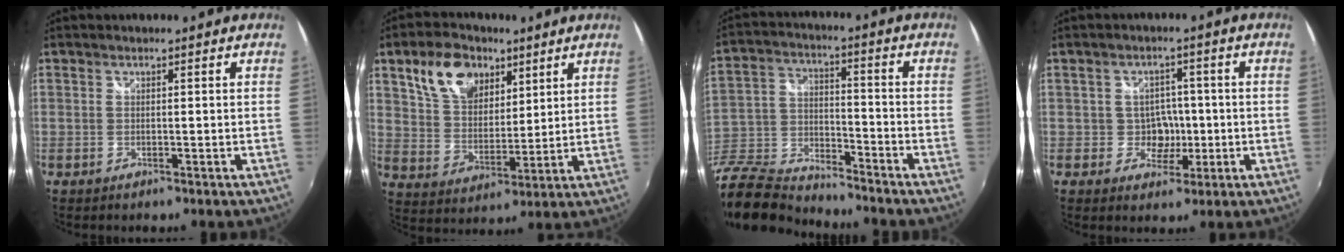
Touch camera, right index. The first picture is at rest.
{"total": 12.7, "force": [7.0, 8.0, 7.1], "torque": [-0.139, 0.027, 0.134]}
{"total": 18.5, "force": [-15.4, 6.9, 7.6], "torque": [-0.203, -0.015, -0.292]}
{"total": 4.2, "force": [-0.8, 3.9, 1.2], "torque": [-0.024, 0.013, -0.007]}